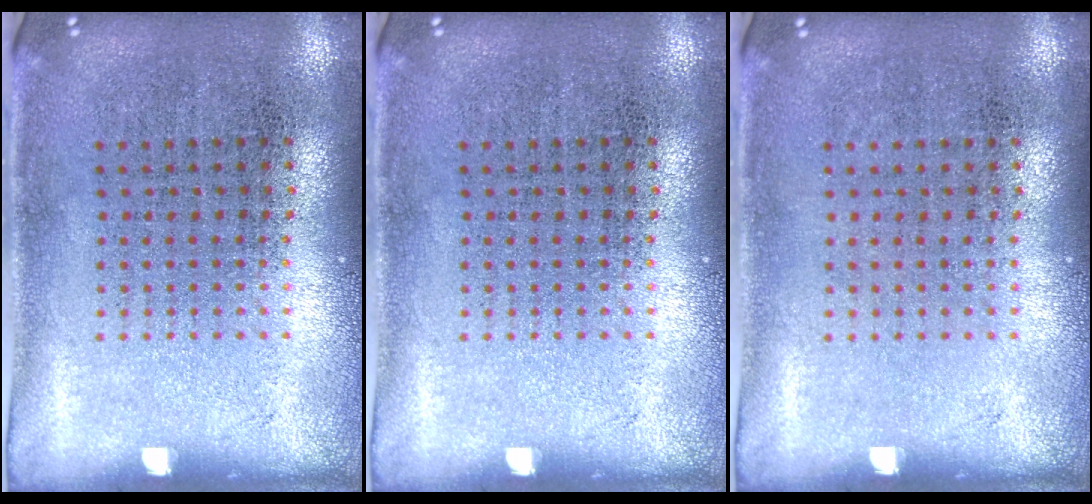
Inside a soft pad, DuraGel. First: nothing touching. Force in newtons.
{"total": 0.0}
{"total": 0.0}